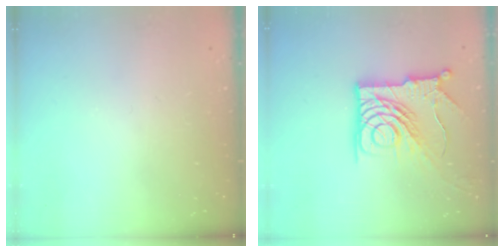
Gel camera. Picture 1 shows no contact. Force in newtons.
{"total": 15.4, "press": 15.3, "slide": 1.7}